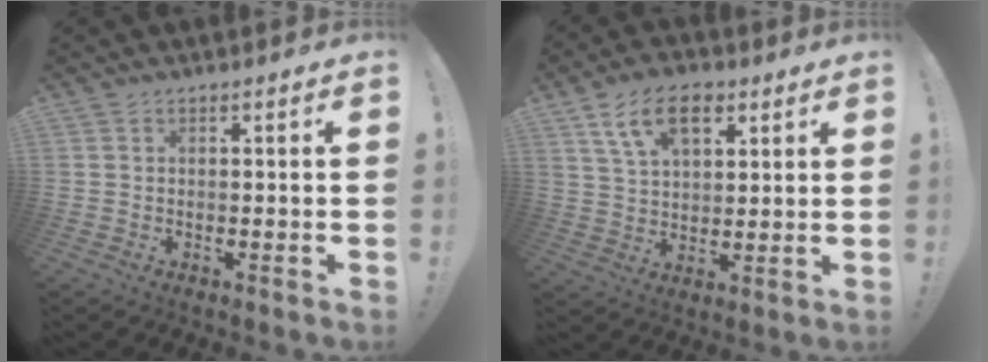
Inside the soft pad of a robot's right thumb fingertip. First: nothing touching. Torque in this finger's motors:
{"motor_torque": [0.80, 0.81, 0.25, -0.02, 0.24]}